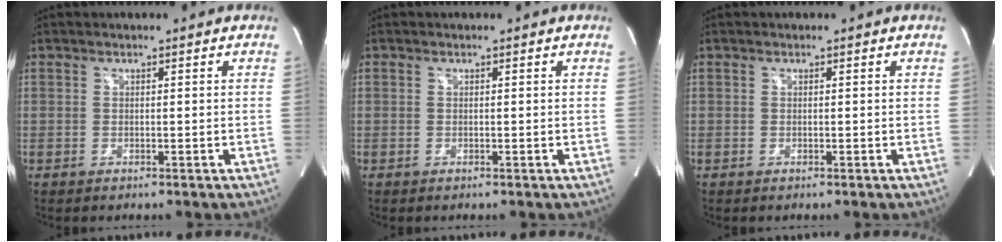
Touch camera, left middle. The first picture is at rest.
{"total": 0.0}
{"total": 0.0}